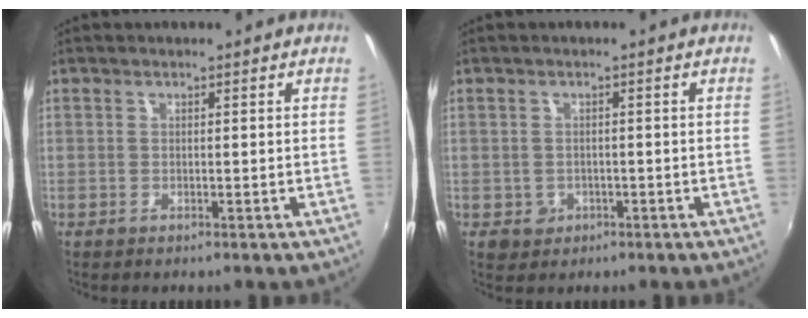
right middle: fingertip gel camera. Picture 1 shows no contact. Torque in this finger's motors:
{"motor_torque": [0.16, -0.24, 0.00, 0.00]}